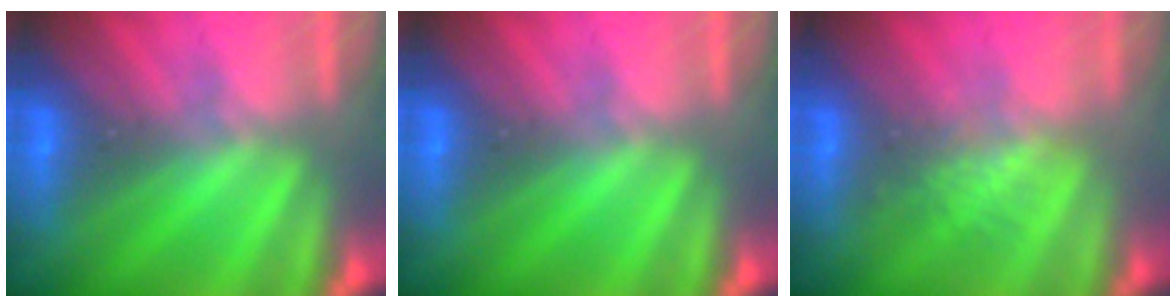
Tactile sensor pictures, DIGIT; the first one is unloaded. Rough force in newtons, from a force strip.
{"total": 0.0}
{"total": 2.7}